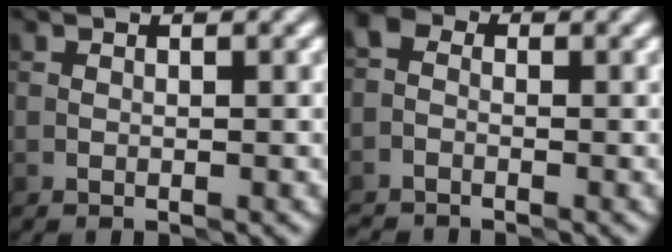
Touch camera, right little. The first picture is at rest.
{"total": 2.1, "force": [-1.8, 1.0, 0.5], "torque": [-0.013, -0.004, -0.047]}